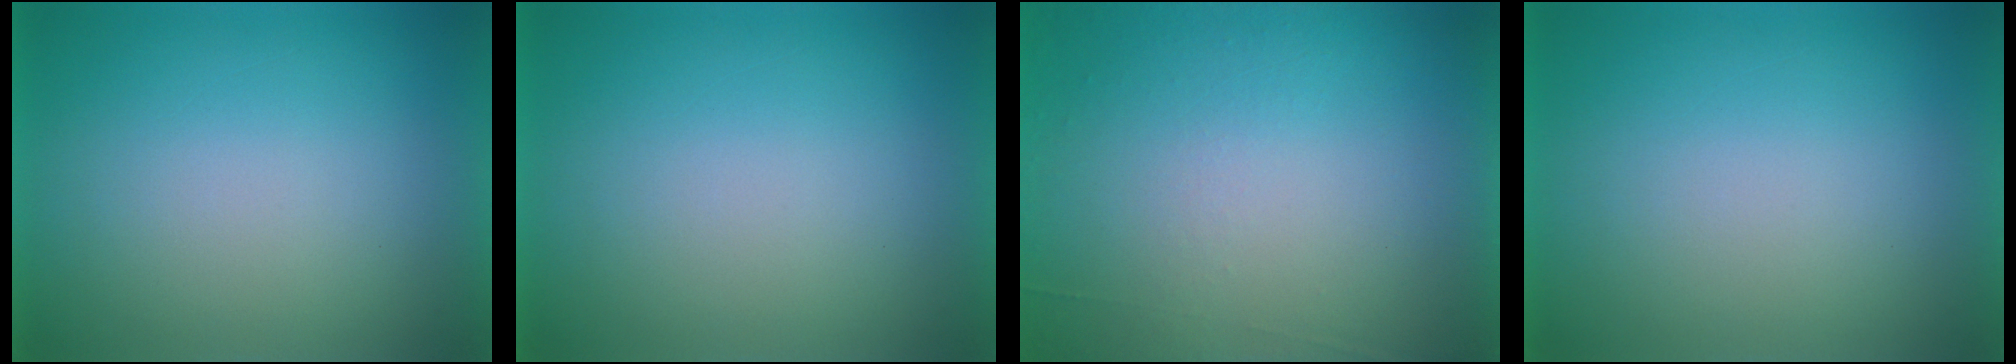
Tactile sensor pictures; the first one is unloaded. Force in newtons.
{"total": 0.0}
{"total": 5.9}
{"total": 0.0}